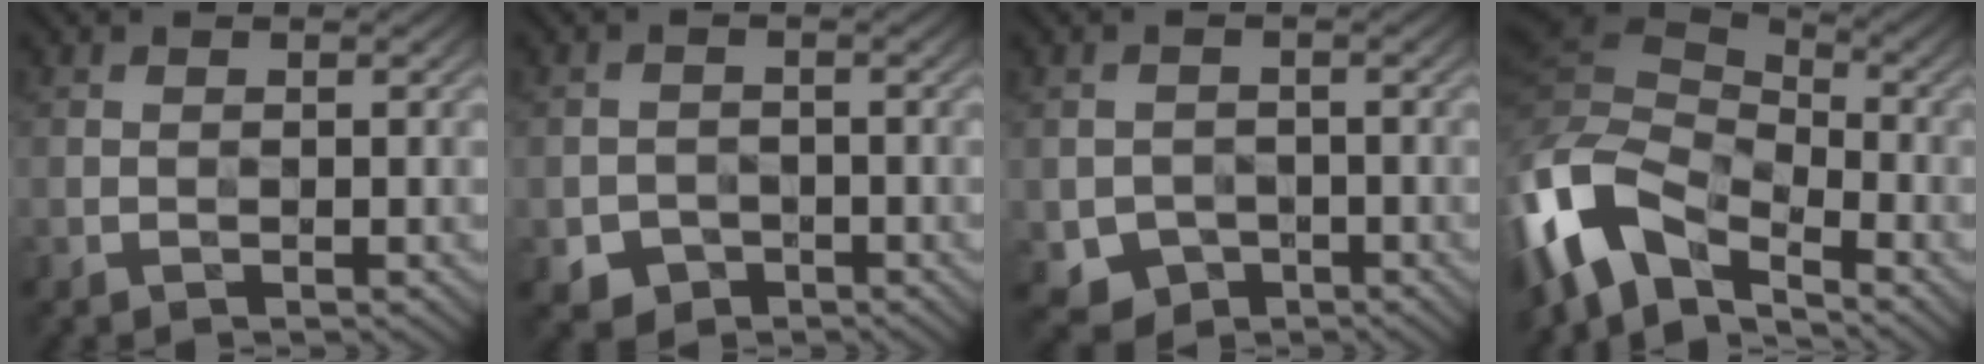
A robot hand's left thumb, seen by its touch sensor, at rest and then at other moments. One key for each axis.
{"total": 2.8, "fx": -1.6, "fy": 2.1, "fz": 0.9, "tx": -0.015, "ty": -0.007, "tz": -0.031}
{"total": 3.7, "fx": -1.7, "fy": 3.0, "fz": 1.4, "tx": -0.030, "ty": -0.014, "tz": -0.033}
{"total": 12.5, "fx": -5.8, "fy": 7.0, "fz": 8.5, "tx": -0.205, "ty": 0.000, "tz": -0.124}